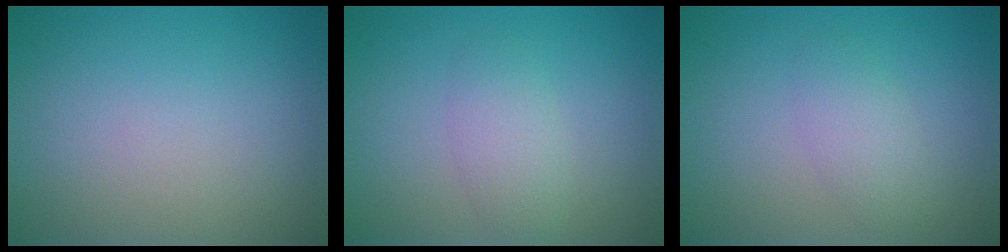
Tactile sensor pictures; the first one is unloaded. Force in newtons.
{"total": 2.1, "press": 2.1, "slide": 0.1}
{"total": 2.1, "press": 2.1, "slide": 0.0}